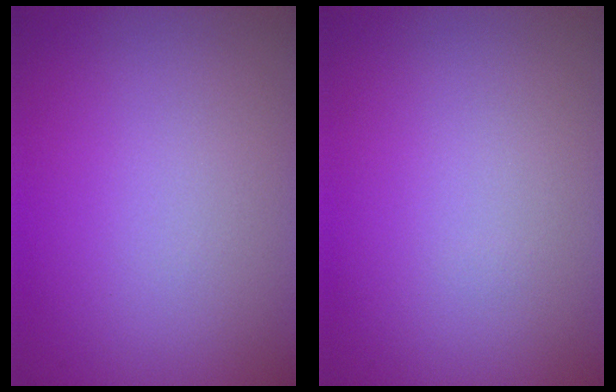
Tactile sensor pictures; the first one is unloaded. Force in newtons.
{"total": 0.0}